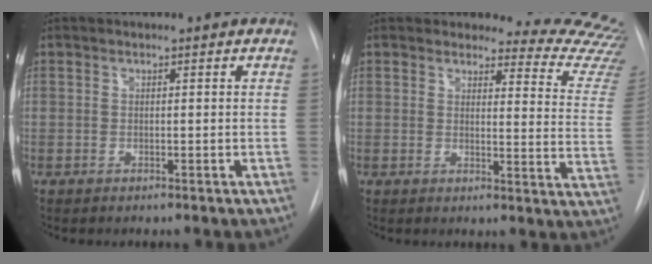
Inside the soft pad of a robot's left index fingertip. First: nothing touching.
{"total": 14.7, "force": [14.5, 1.9, 1.7], "torque": [0.015, -0.146, 0.120]}